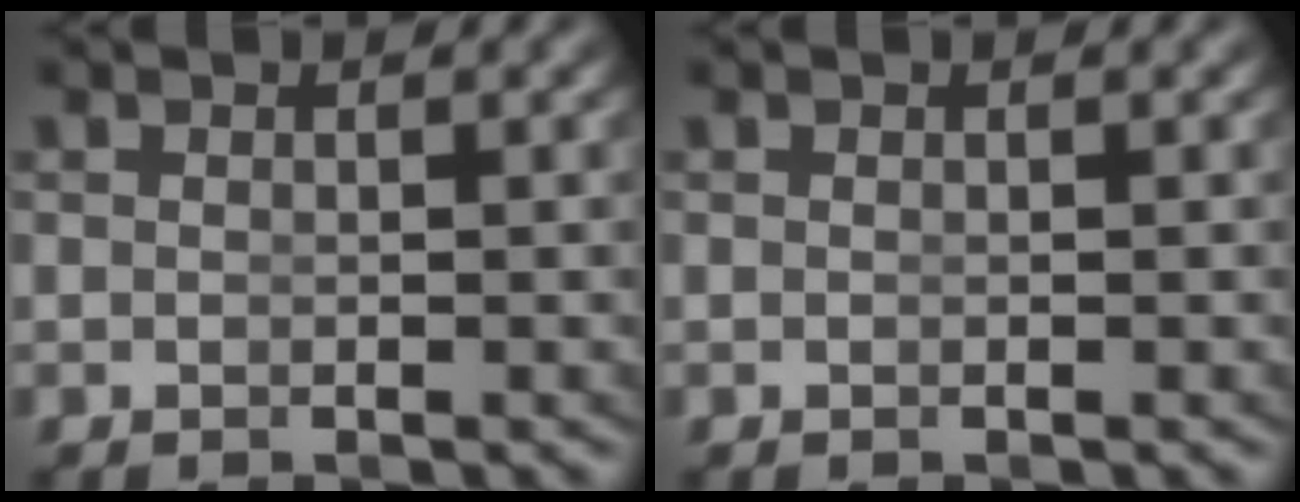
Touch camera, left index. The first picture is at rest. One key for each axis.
{"total": 0.0}